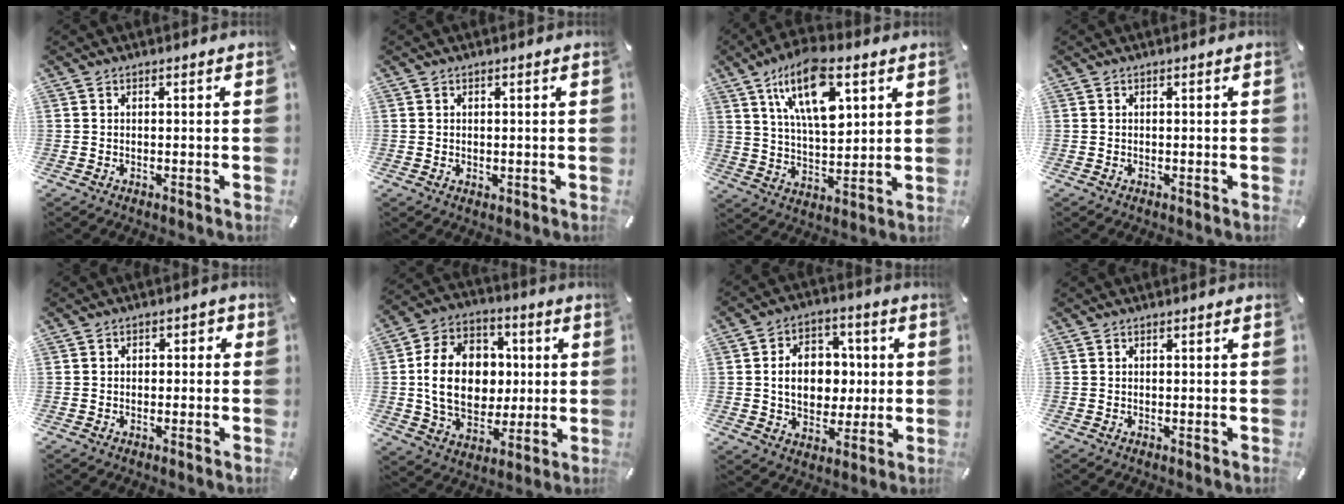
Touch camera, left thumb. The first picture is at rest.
{"total": 0.5, "force": [0.2, 0.5, 0.2], "torque": [-0.003, 0.002, 0.003]}
{"total": 16.1, "force": [7.9, 7.7, 11.8], "torque": [-0.220, -0.016, 0.133]}
{"total": 0.0}
{"total": 2.0, "force": [-1.2, 1.4, 0.8], "torque": [-0.014, 0.012, -0.026]}
{"total": 17.8, "force": [0.4, 14.3, 10.7], "torque": [-0.217, 0.011, 0.012]}
{"total": 12.0, "force": [0.3, 9.8, 7.0], "torque": [-0.116, 0.012, 0.009]}
{"total": 0.0}